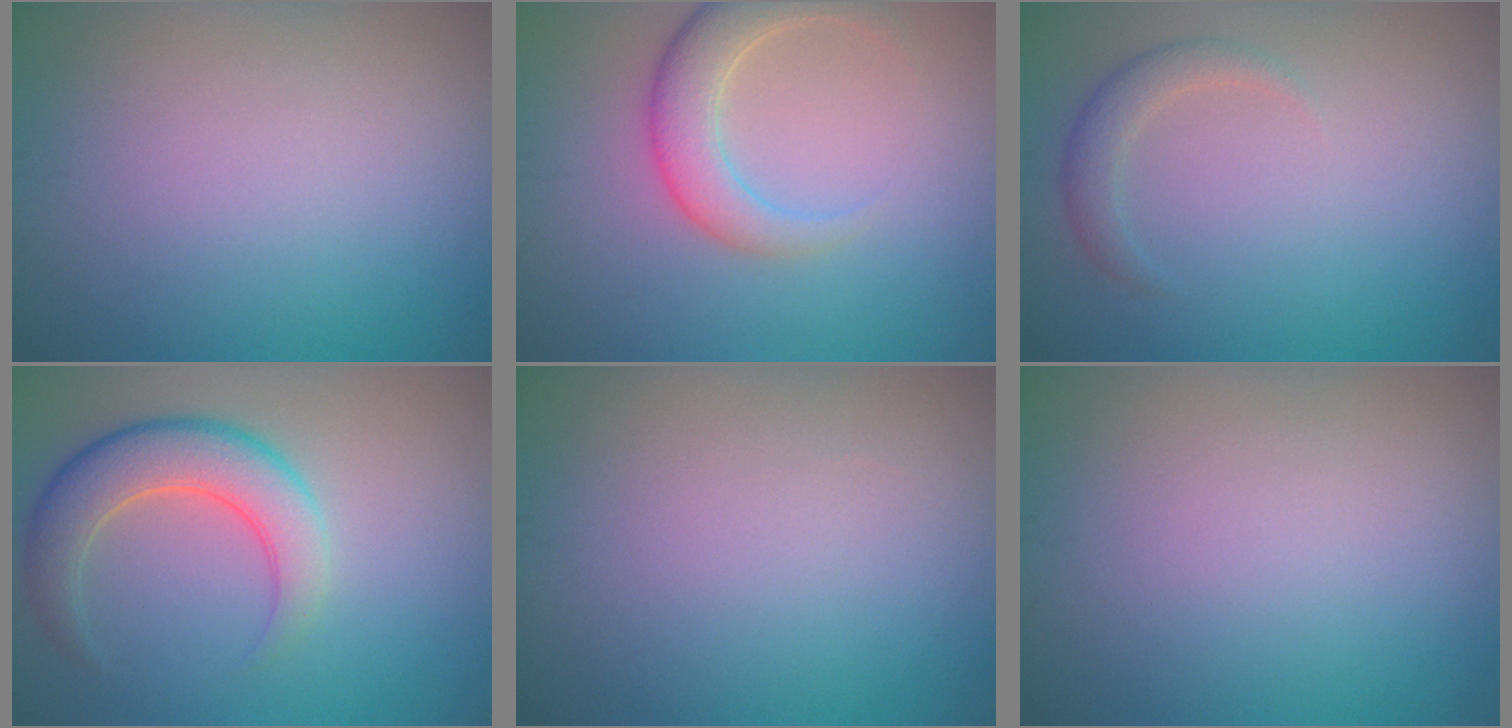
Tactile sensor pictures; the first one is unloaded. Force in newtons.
{"total": 4.0, "press": 4.0, "slide": 0.3}
{"total": 1.8, "press": 1.8, "slide": 0.2}
{"total": 5.5, "press": 5.5, "slide": 0.4}
{"total": 0.0}
{"total": 0.0}